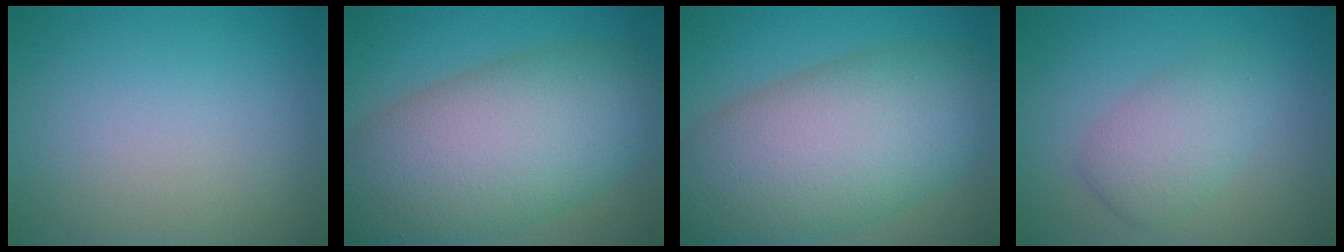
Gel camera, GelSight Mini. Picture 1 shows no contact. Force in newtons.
{"total": 12.7, "press": 12.7, "slide": 0.8}
{"total": 12.7, "press": 12.7, "slide": 0.8}
{"total": 3.5, "press": 3.5, "slide": 0.2}